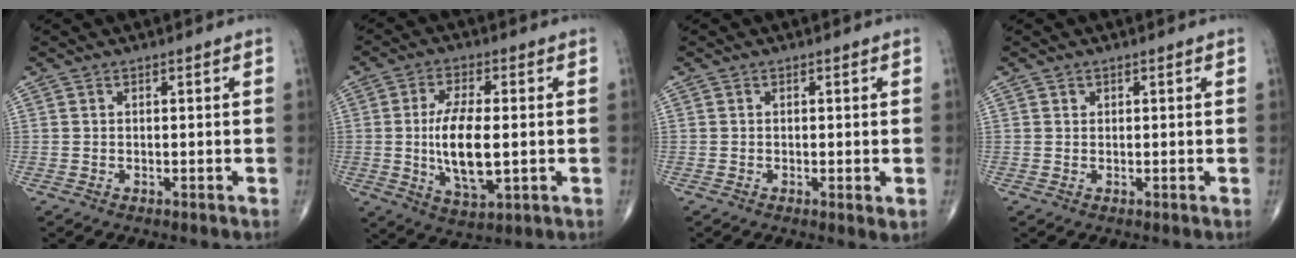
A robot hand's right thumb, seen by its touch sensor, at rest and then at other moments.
{"total": 11.8, "force": [-0.7, 5.1, 10.5], "torque": [-0.193, -0.012, -0.006]}
{"total": 1.7, "force": [-0.2, 0.2, 1.6], "torque": [-0.031, -0.008, -0.005]}
{"total": 0.5, "force": [0.3, 0.4, 0.1], "torque": [0.003, 0.000, 0.003]}